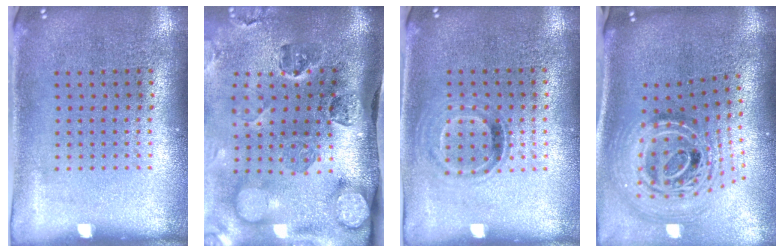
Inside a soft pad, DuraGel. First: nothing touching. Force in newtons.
{"total": 4.8, "press": 3.5, "slide": 3.3}
{"total": 1.0, "press": 0.8, "slide": 0.5}
{"total": 3.0, "press": 2.0, "slide": 2.2}